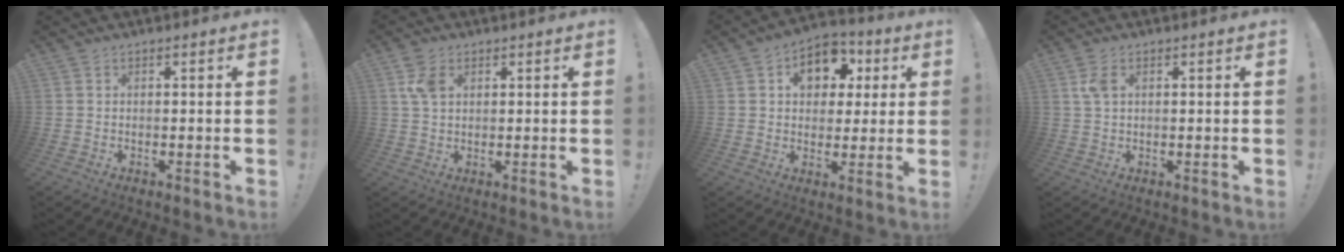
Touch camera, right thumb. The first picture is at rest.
{"total": 5.4, "force": [2.2, 3.3, 3.7], "torque": [-0.057, 0.000, 0.042]}
{"total": 11.6, "force": [3.4, 9.0, 6.5], "torque": [-0.081, -0.006, 0.065]}
{"total": 3.5, "force": [1.4, 1.8, 2.6], "torque": [-0.046, 0.003, 0.025]}